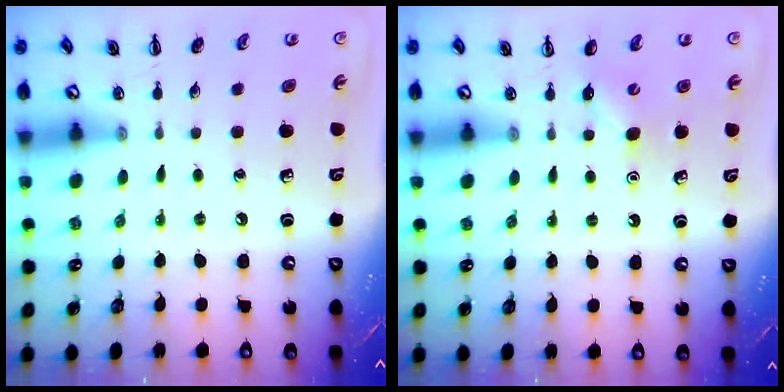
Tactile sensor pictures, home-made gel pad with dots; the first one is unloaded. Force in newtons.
{"total": 3.0, "press": 2.9, "slide": 0.7}